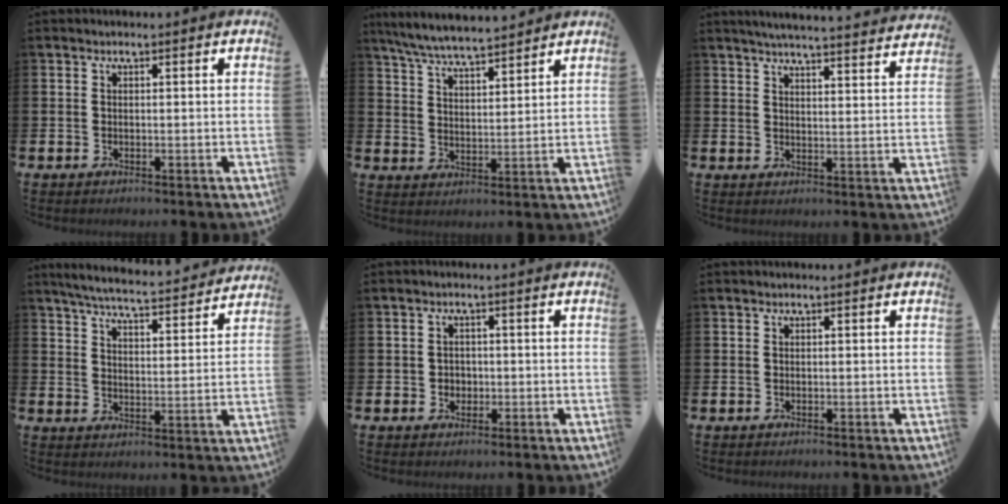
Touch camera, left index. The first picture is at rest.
{"total": 6.4, "force": [6.2, 0.3, 1.6], "torque": [-0.057, -0.029, 0.112]}
{"total": 4.9, "force": [4.8, -0.4, 0.8], "torque": [-0.027, -0.034, 0.084]}
{"total": 6.1, "force": [5.9, 0.4, 1.6], "torque": [-0.048, -0.046, 0.099]}
{"total": 1.8, "force": [-0.1, 1.7, 0.4], "torque": [-0.004, 0.006, -0.008]}
{"total": 0.0}